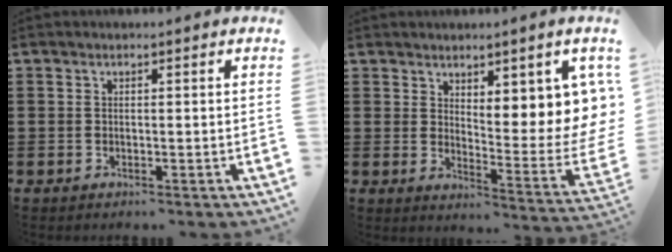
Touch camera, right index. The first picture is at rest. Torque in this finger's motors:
{"motor_torque": [0.78, 0.46, 0.43, 0.09]}